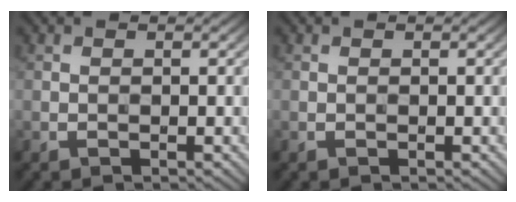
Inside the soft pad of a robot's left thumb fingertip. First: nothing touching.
{"total": 0.0}